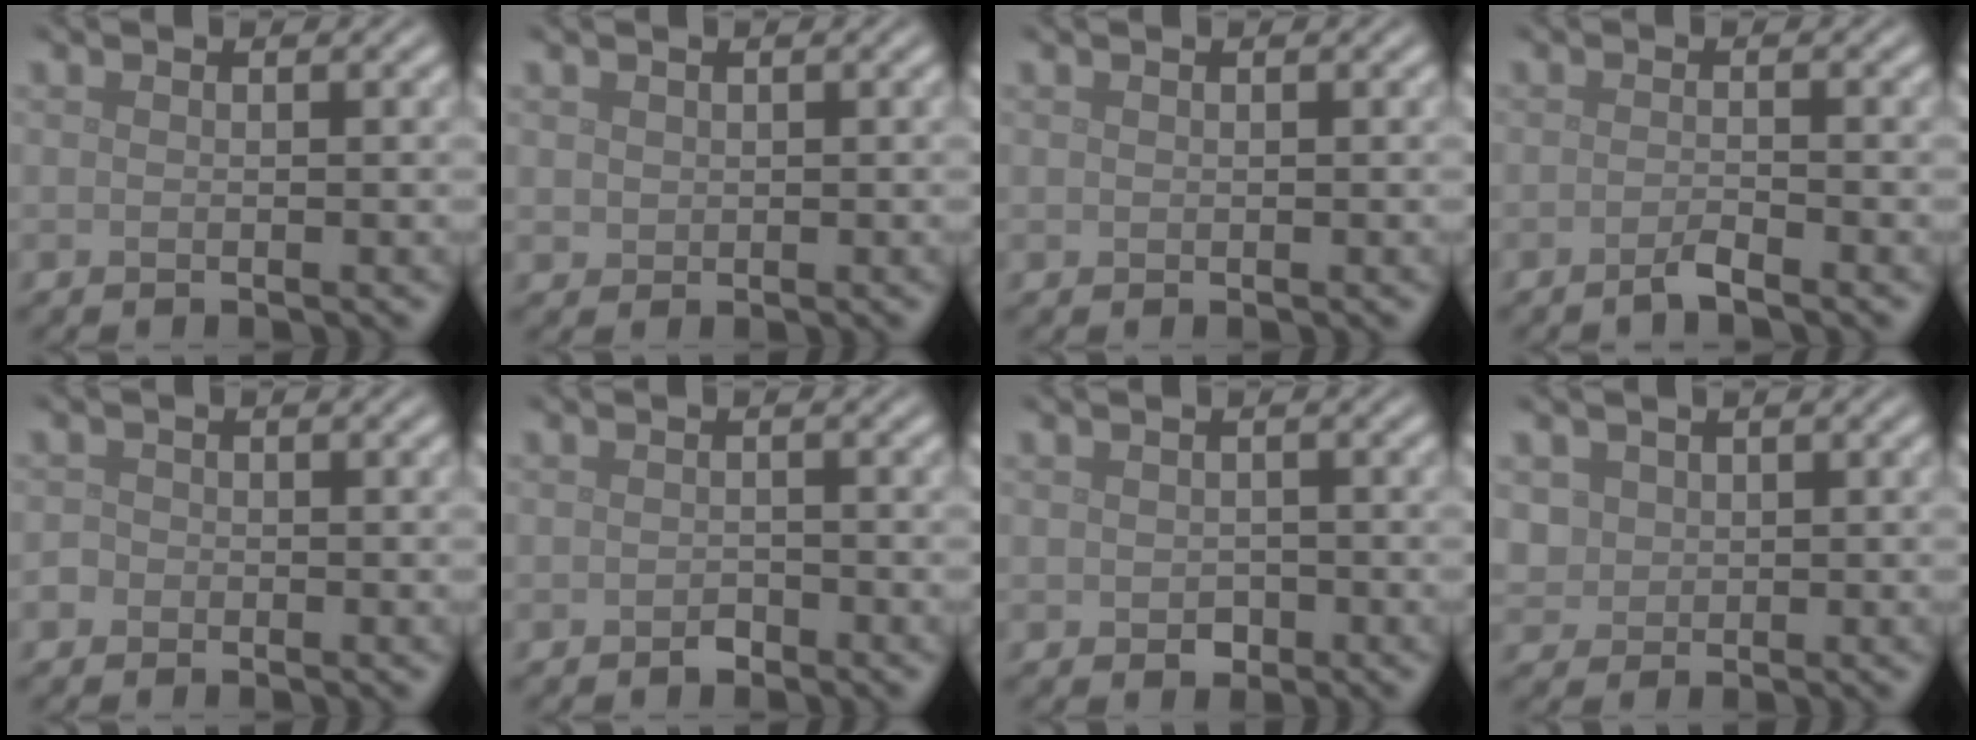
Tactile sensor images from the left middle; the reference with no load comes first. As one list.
[{"total": 0.8, "force": [0.4, 0.7, 0.1], "torque": [-0.001, -0.002, 0.010]}, {"total": 0.0}, {"total": 1.4, "force": [-1.0, 0.2, 0.9], "torque": [-0.015, 0.003, -0.024]}, {"total": 1.3, "force": [-0.6, 1.1, 0.2], "torque": [-0.001, 0.005, -0.011]}, {"total": 0.9, "force": [-0.6, 0.5, 0.4], "torque": [-0.006, -0.001, -0.011]}, {"total": 1.3, "force": [-0.3, 1.1, 0.6], "torque": [-0.012, -0.006, -0.006]}, {"total": 2.1, "force": [0.7, 1.9, 0.4], "torque": [-0.012, -0.006, 0.023]}]